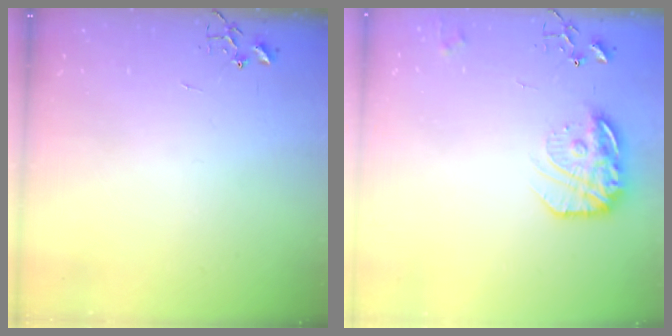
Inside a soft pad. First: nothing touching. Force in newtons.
{"total": 16.4, "press": 16.3, "slide": 1.3}